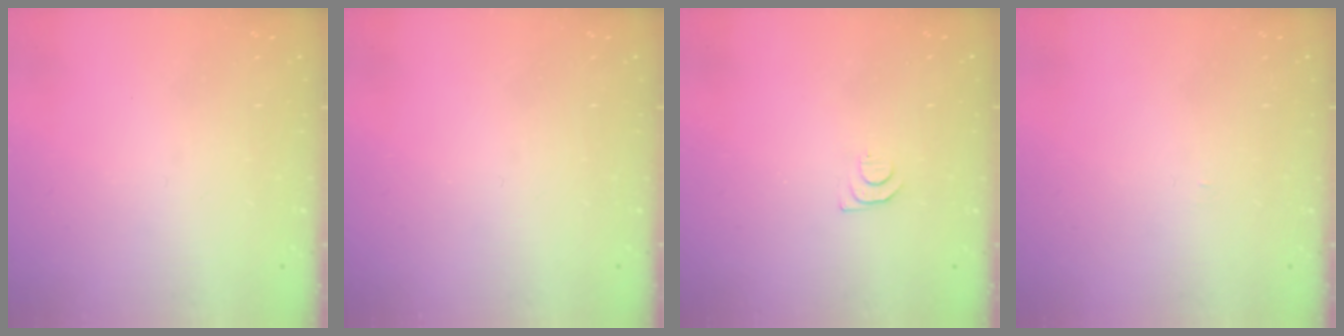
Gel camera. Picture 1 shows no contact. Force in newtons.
{"total": 0.0}
{"total": 4.0, "press": 4.0, "slide": 0.6}
{"total": 3.5, "press": 3.5, "slide": 0.4}